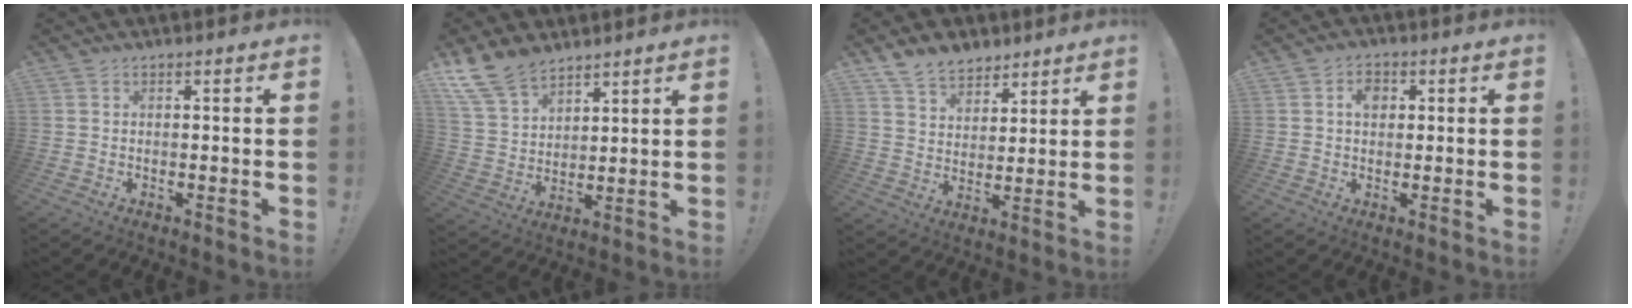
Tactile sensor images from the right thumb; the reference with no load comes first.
{"total": 12.3, "force": [9.4, 6.4, 4.5], "torque": [-0.094, -0.054, 0.185]}
{"total": 9.2, "force": [7.2, 5.2, 2.4], "torque": [-0.053, -0.043, 0.142]}
{"total": 4.5, "force": [0.9, 3.3, 2.9], "torque": [-0.033, 0.001, 0.011]}